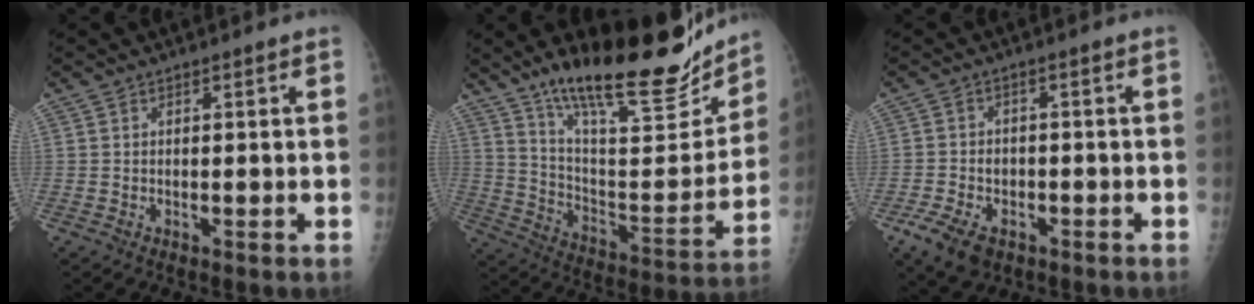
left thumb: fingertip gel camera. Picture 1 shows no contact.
{"total": 25.7, "force": [19.5, 6.6, 15.3], "torque": [-0.197, -0.100, 0.312]}
{"total": 7.9, "force": [-4.3, 5.0, 4.3], "torque": [-0.080, 0.012, -0.070]}